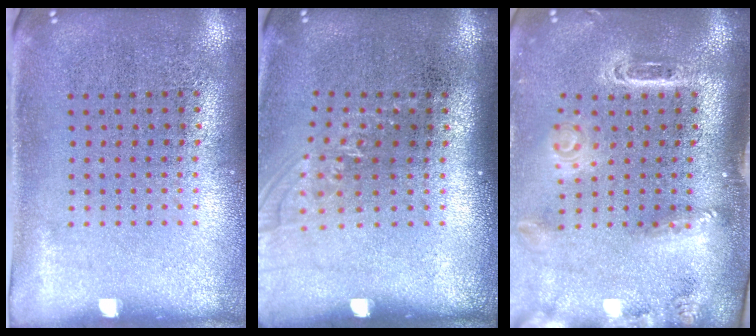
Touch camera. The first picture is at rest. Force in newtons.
{"total": 1.1, "press": 0.9, "slide": 0.5}
{"total": 2.9, "press": 2.1, "slide": 2.1}